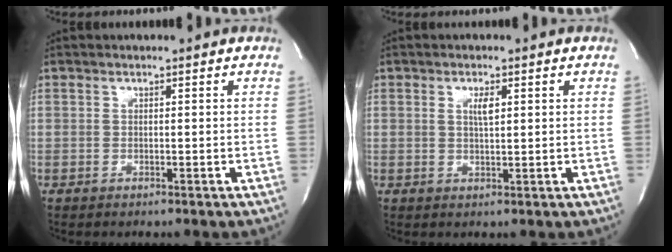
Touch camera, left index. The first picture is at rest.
{"total": 2.1, "force": [0.6, 0.4, 2.0], "torque": [-0.041, -0.002, 0.011]}